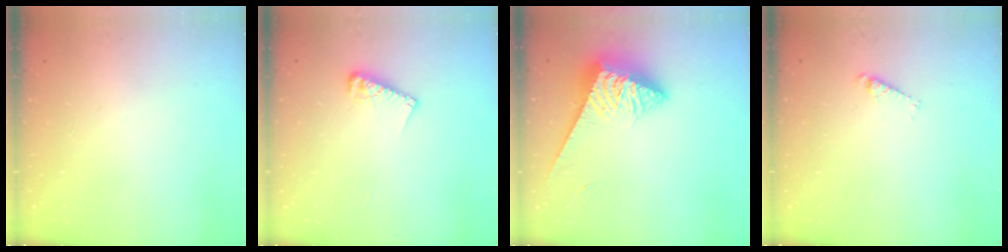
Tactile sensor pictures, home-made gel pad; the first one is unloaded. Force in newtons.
{"total": 6.5, "press": 6.5, "slide": 0.8}
{"total": 5.6, "press": 5.6, "slide": 0.8}
{"total": 3.2, "press": 3.2, "slide": 0.3}